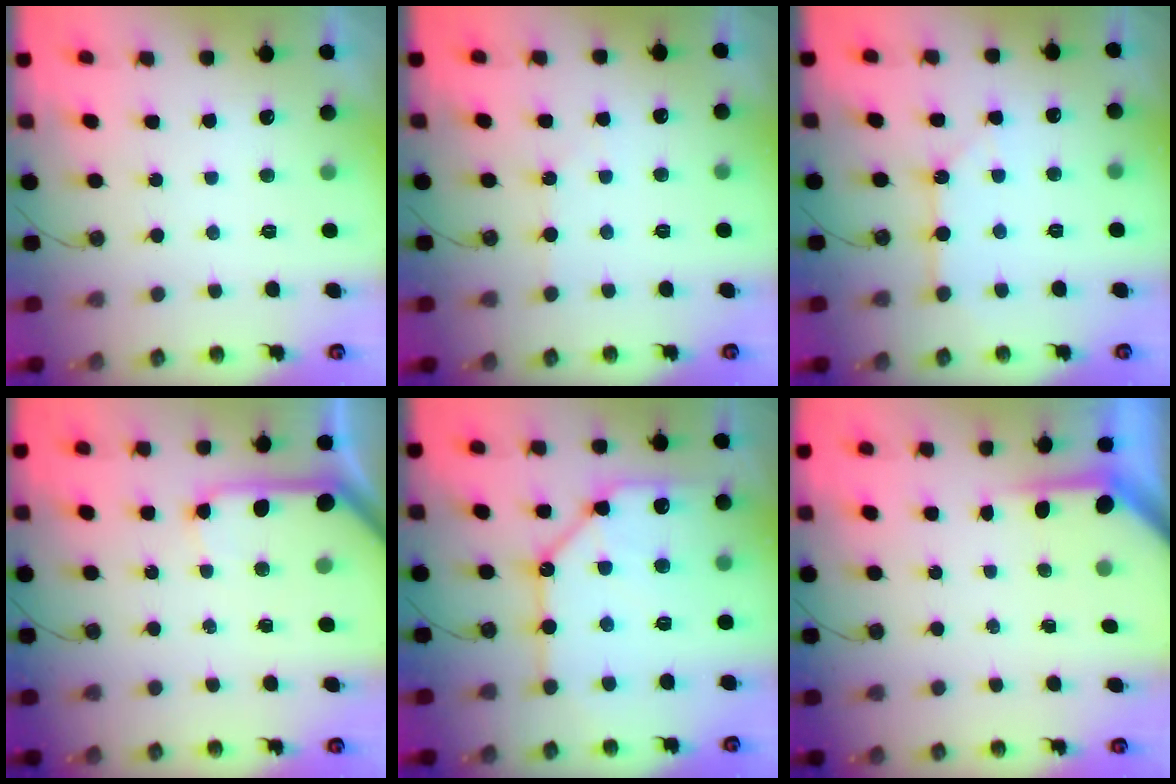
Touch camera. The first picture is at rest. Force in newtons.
{"total": 2.9, "press": 2.8, "slide": 0.5}
{"total": 2.4, "press": 2.4, "slide": 0.4}
{"total": 9.6, "press": 9.5, "slide": 1.2}
{"total": 15.1, "press": 15.0, "slide": 1.7}
{"total": 3.6, "press": 3.6, "slide": 0.4}